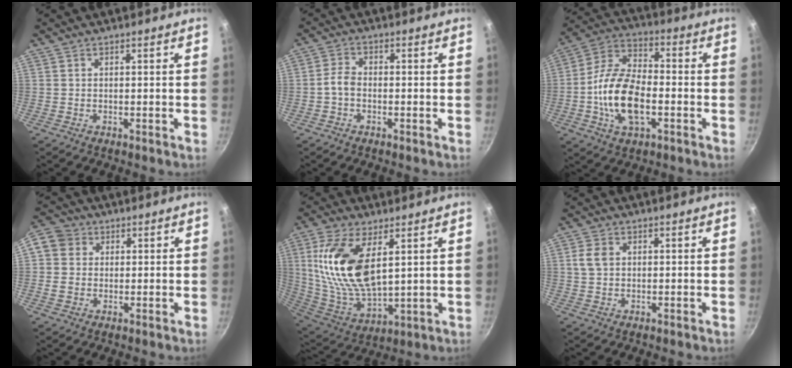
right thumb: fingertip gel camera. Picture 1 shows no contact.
{"total": 3.0, "force": [-0.9, 2.0, 2.1], "torque": [-0.043, 0.018, -0.027]}
{"total": 15.4, "force": [-3.3, 8.3, 12.6], "torque": [-0.226, 0.033, -0.076]}
{"total": 8.7, "force": [1.7, 7.8, 3.6], "torque": [-0.047, 0.014, 0.019]}
{"total": 18.3, "force": [5.4, 8.9, 15.0], "torque": [-0.294, -0.033, 0.114]}
{"total": 3.4, "force": [0.7, 2.6, 2.1], "torque": [-0.035, 0.004, 0.011]}